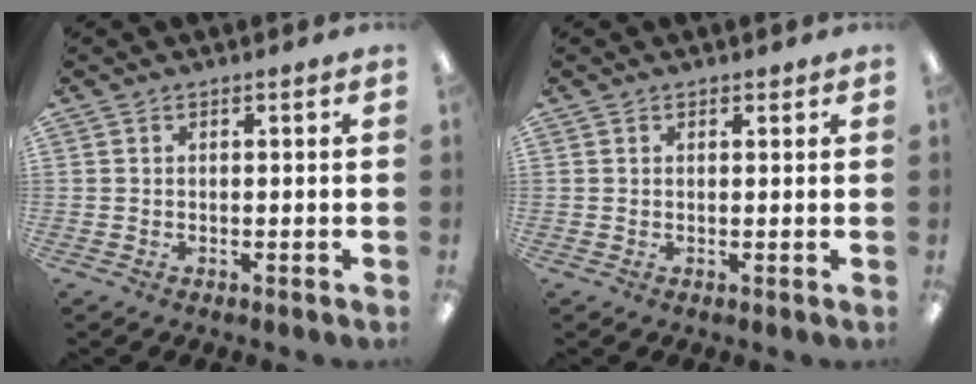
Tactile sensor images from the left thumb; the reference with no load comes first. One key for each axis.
{"total": 0.7, "fx": 0.5, "fy": 0.4, "fz": 0.1, "tx": 0.006, "ty": -0.002, "tz": 0.008}